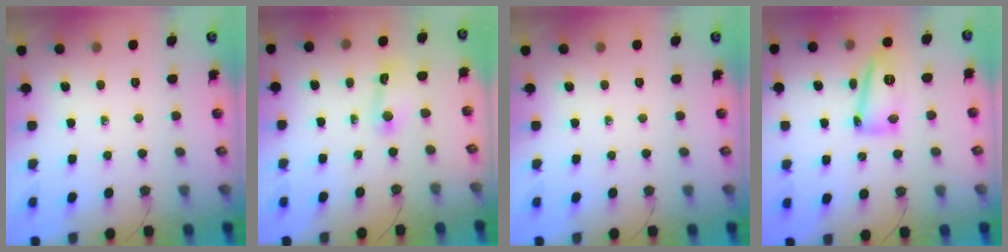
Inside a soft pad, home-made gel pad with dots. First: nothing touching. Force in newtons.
{"total": 3.4, "press": 3.4, "slide": 0.3}
{"total": 0.0}
{"total": 23.2, "press": 17.5, "slide": 15.3}